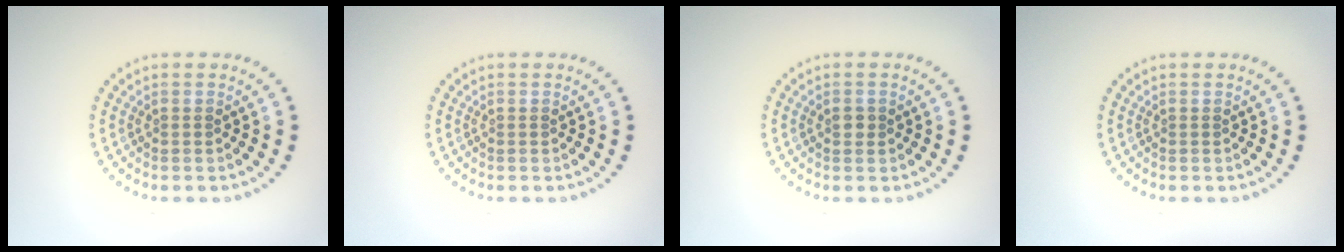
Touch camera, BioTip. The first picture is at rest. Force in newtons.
{"total": 0.0}
{"total": 1.0, "press": 0.9, "slide": 0.2}
{"total": 0.0}